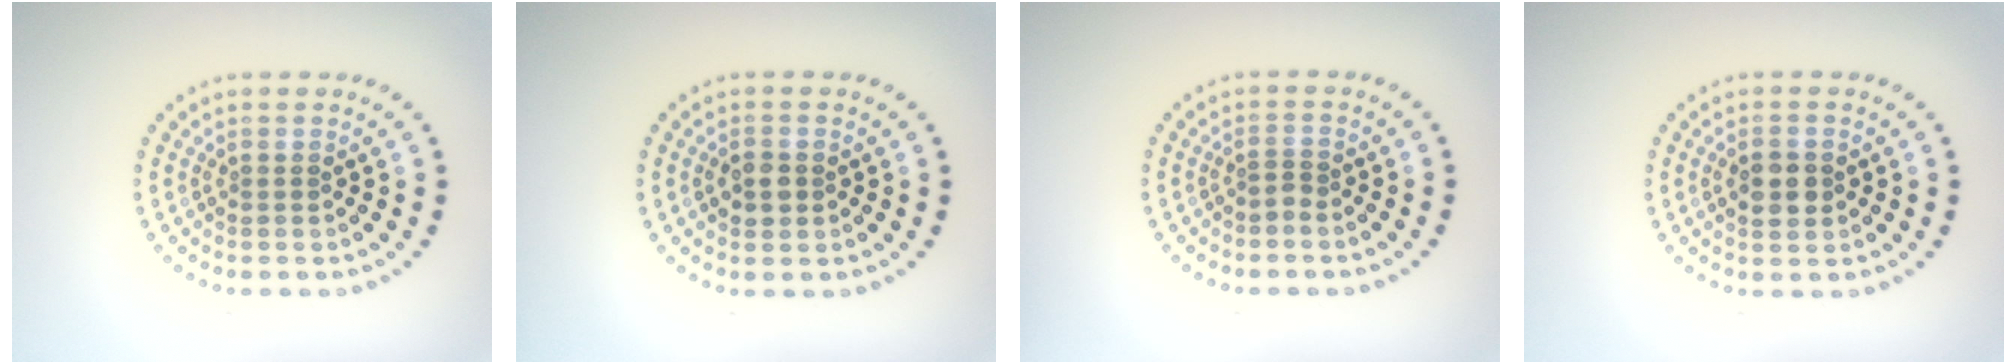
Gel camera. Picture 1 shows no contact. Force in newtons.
{"total": 1.8, "press": 1.7, "slide": 0.3}
{"total": 0.6, "press": 0.3, "slide": 0.6}
{"total": 3.0, "press": 3.0, "slide": 0.0}